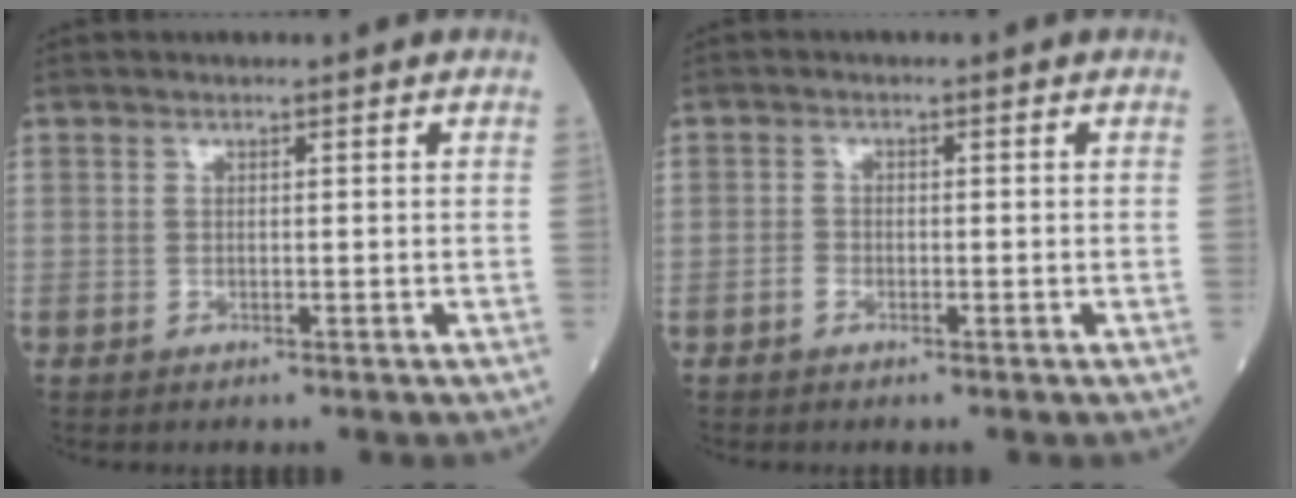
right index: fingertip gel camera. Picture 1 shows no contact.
{"total": 1.1, "force": [-0.7, 0.7, 0.5], "torque": [-0.007, 0.004, -0.013]}